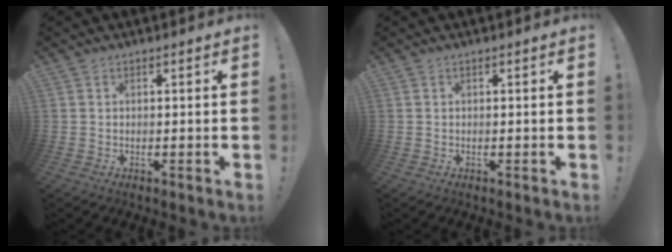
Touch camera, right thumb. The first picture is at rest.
{"total": 0.0}